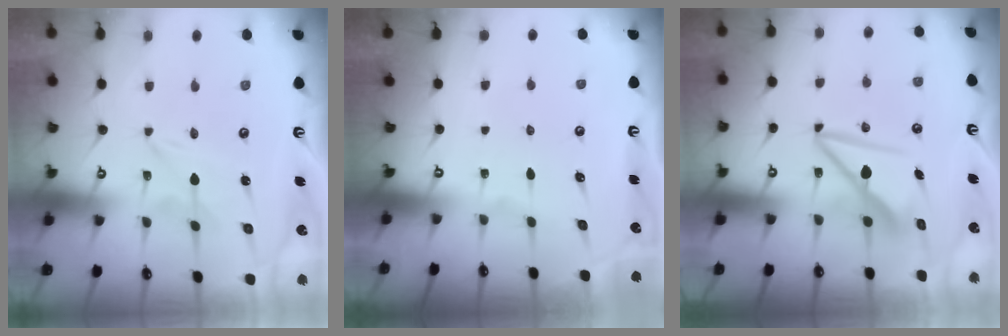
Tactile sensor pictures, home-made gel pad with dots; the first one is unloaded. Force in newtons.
{"total": 0.0}
{"total": 9.0, "press": 8.9, "slide": 1.0}